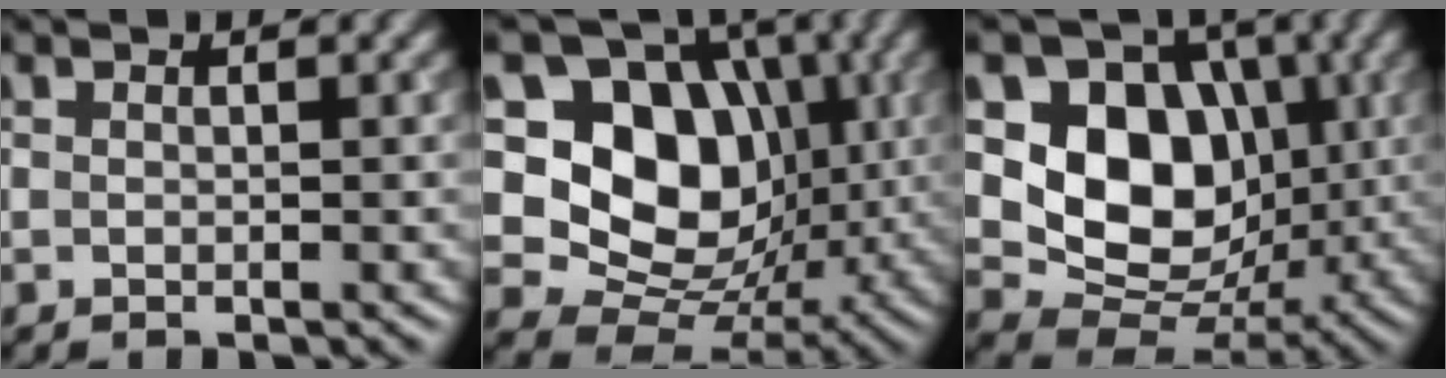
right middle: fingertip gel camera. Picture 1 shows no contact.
{"total": 12.0, "force": [1.9, 9.4, 7.3], "torque": [-0.110, -0.006, 0.020]}
{"total": 10.1, "force": [1.5, 8.0, 5.9], "torque": [-0.106, -0.017, 0.023]}